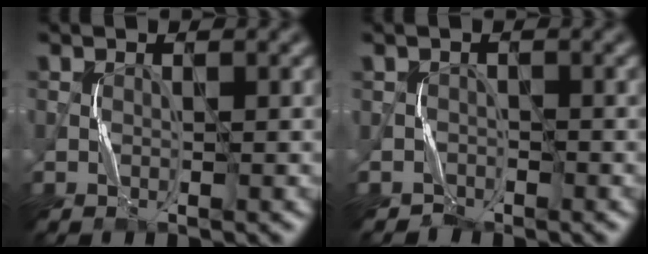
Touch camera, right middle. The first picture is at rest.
{"total": 1.3, "force": [-0.7, 0.9, -0.6], "torque": [0.018, 0.002, -0.017]}